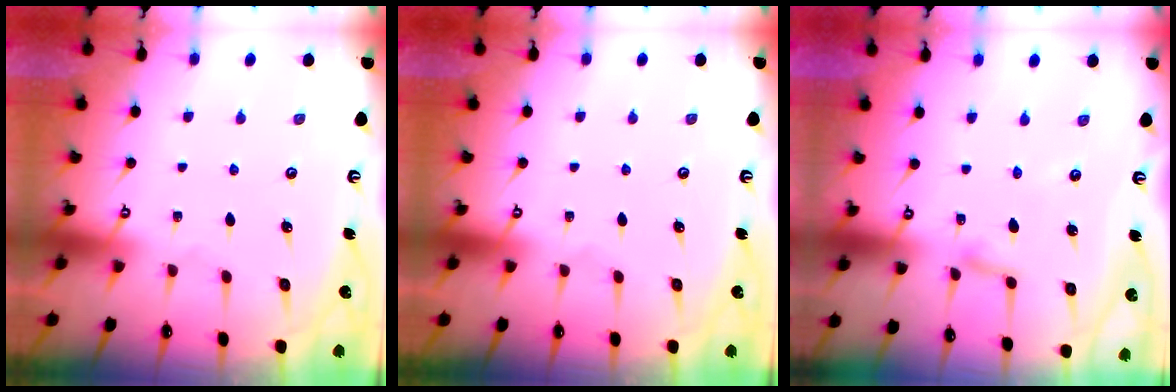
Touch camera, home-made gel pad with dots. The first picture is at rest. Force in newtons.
{"total": 0.0}
{"total": 2.7, "press": 2.7, "slide": 0.1}